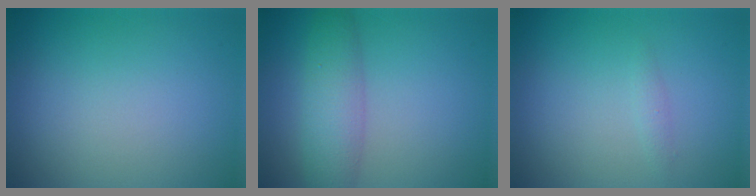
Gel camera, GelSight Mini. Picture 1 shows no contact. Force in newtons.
{"total": 4.4, "press": 4.4, "slide": 0.1}
{"total": 0.7, "press": 0.7, "slide": 0.0}